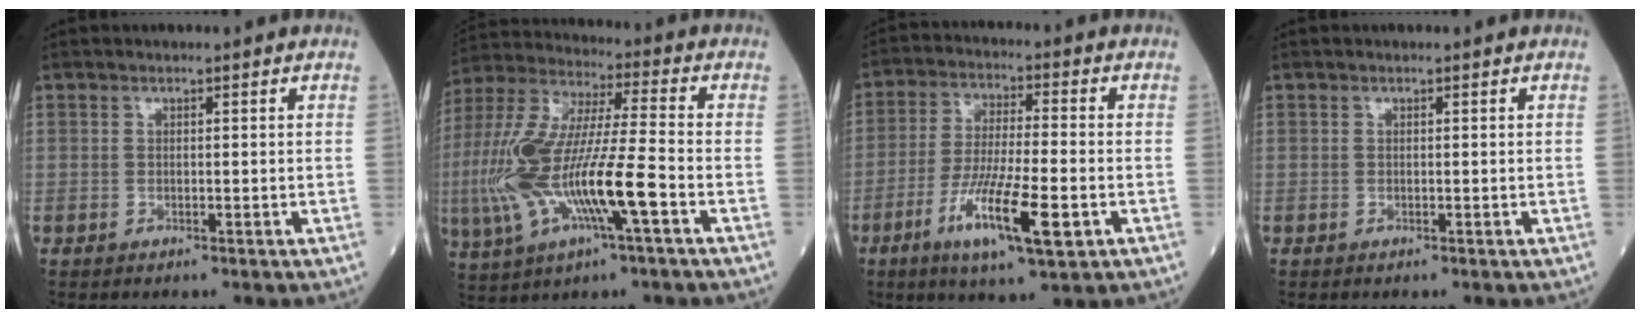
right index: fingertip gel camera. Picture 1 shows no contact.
{"total": 18.3, "force": [-4.7, 2.8, 17.5], "torque": [-0.379, -0.012, -0.085]}
{"total": 12.0, "force": [-4.7, 1.5, 10.9], "torque": [-0.207, -0.019, -0.081]}
{"total": 0.0}